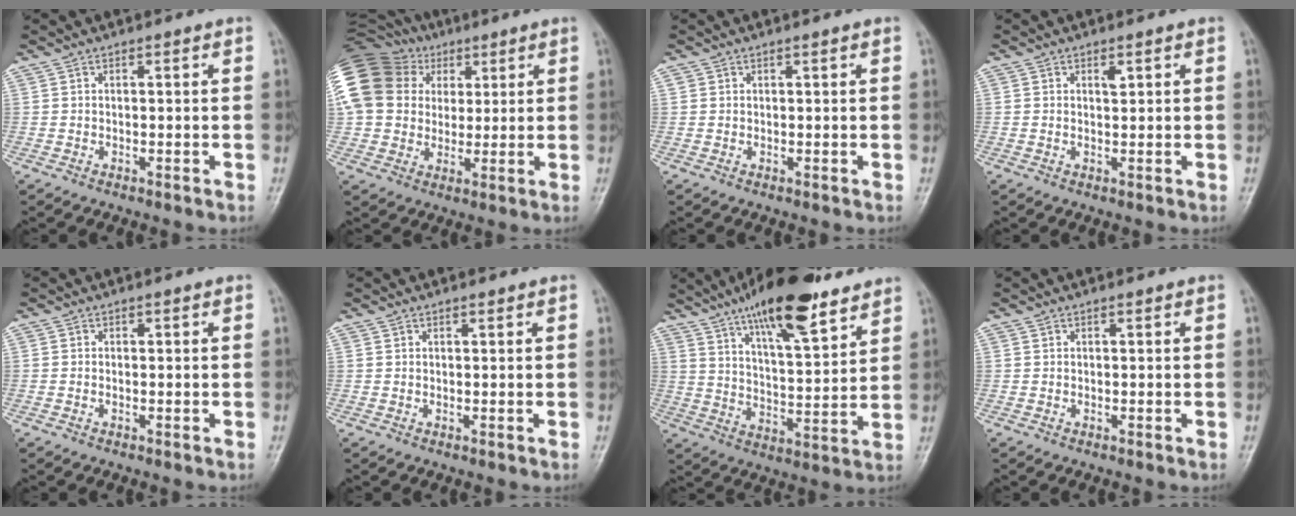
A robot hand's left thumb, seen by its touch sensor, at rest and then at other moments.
{"total": 24.0, "force": [7.1, 19.5, 12.1], "torque": [-0.285, 0.068, 0.139]}
{"total": 0.6, "force": [0.4, 0.4, 0.2], "torque": [0.003, -0.002, 0.005]}
{"total": 1.2, "force": [0.6, 0.5, 0.9], "torque": [-0.009, -0.002, 0.010]}
{"total": 0.0}
{"total": 0.5, "force": [0.5, 0.2, 0.1], "torque": [-0.004, -0.004, 0.008]}
{"total": 18.5, "force": [12.7, 5.2, 12.4], "torque": [-0.175, -0.054, 0.210]}
{"total": 0.0}